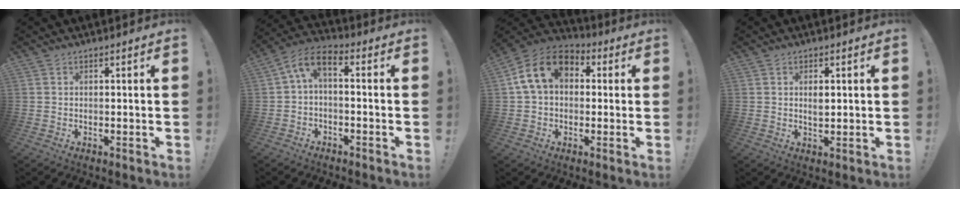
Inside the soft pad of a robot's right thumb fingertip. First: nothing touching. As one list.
[{"total": 5.7, "force": [-0.1, 2.6, 5.1], "torque": [-0.104, 0.003, 0.003]}, {"total": 14.1, "force": [3.8, 9.7, 9.5], "torque": [-0.155, 0.007, 0.074]}, {"total": 2.7, "force": [0.7, 1.5, 2.2], "torque": [-0.030, -0.003, 0.008]}]